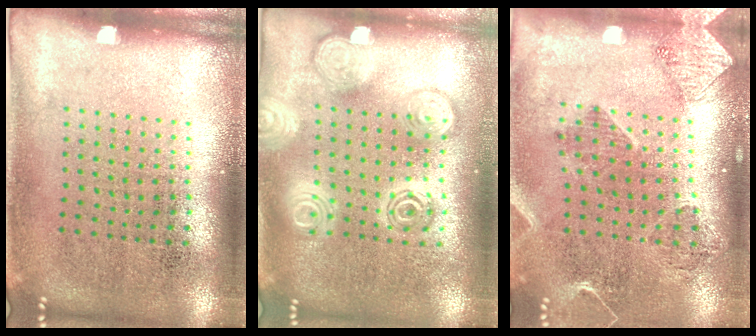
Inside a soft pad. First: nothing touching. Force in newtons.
{"total": 2.7, "press": 2.7, "slide": 0.3}
{"total": 1.8, "press": 1.6, "slide": 0.8}